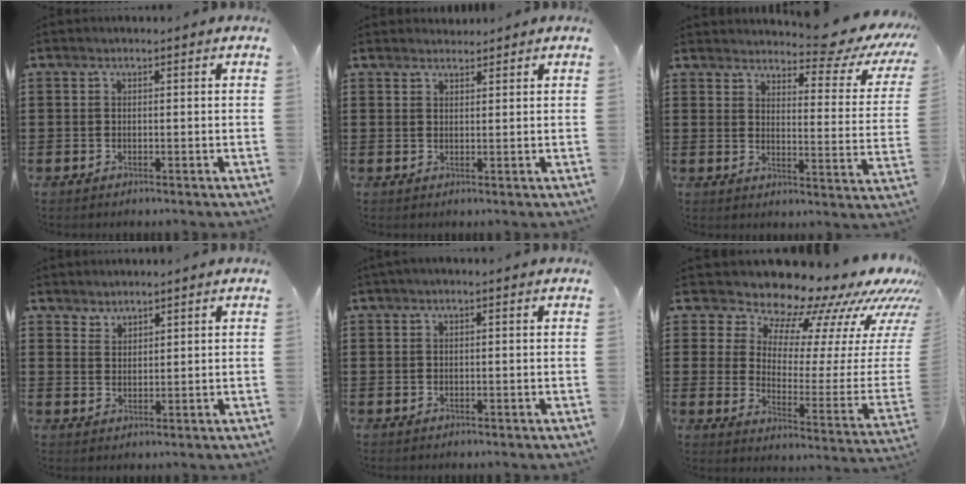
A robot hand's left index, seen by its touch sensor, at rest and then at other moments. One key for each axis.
{"total": 1.8, "fx": 1.7, "fy": 0.5, "fz": -0.1, "tx": -0.003, "ty": 0.001, "tz": 0.034}
{"total": 6.1, "fx": 5.6, "fy": 0.3, "fz": 2.4, "tx": -0.042, "ty": -0.047, "tz": 0.087}
{"total": 2.5, "fx": 2.3, "fy": 0.8, "fz": -0.4, "tx": 0.001, "ty": -0.002, "tz": 0.045}
{"total": 0.6, "fx": 0.2, "fy": 0.0, "fz": 0.5, "tx": -0.010, "ty": 0.000, "tz": 0.003}
{"total": 10.6, "fx": 9.9, "fy": 3.0, "fz": 2.3, "tx": -0.053, "ty": -0.111, "tz": 0.158}